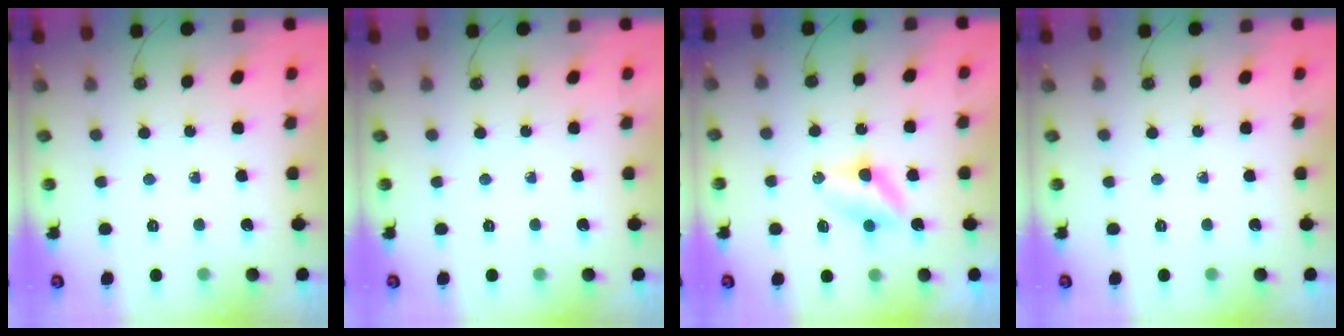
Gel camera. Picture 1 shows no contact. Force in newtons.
{"total": 0.0}
{"total": 5.8, "press": 5.1, "slide": 2.7}
{"total": 0.0}